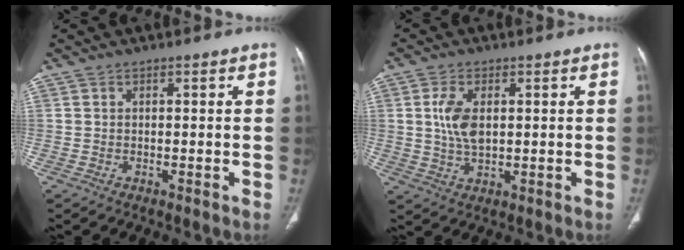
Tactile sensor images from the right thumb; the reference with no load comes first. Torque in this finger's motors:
{"motor_torque": [0.44, 1.74, 0.93, 0.09, 0.04]}